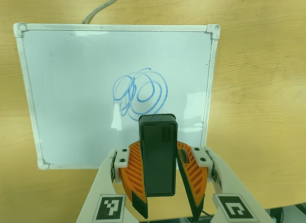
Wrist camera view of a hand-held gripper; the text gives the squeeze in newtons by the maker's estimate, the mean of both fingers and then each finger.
{"total": 6.2, "left": 6.2, "right": 6.2}